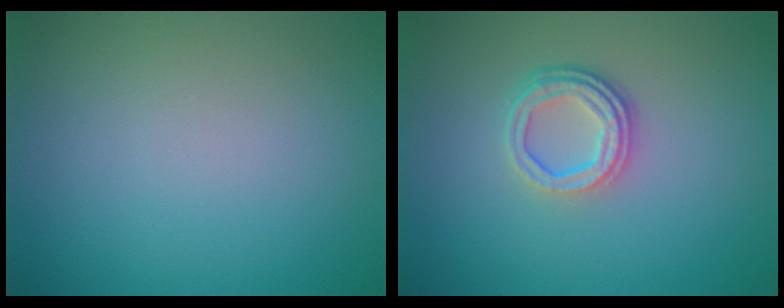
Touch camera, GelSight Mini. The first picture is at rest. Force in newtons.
{"total": 3.4, "press": 2.6, "slide": 2.3}